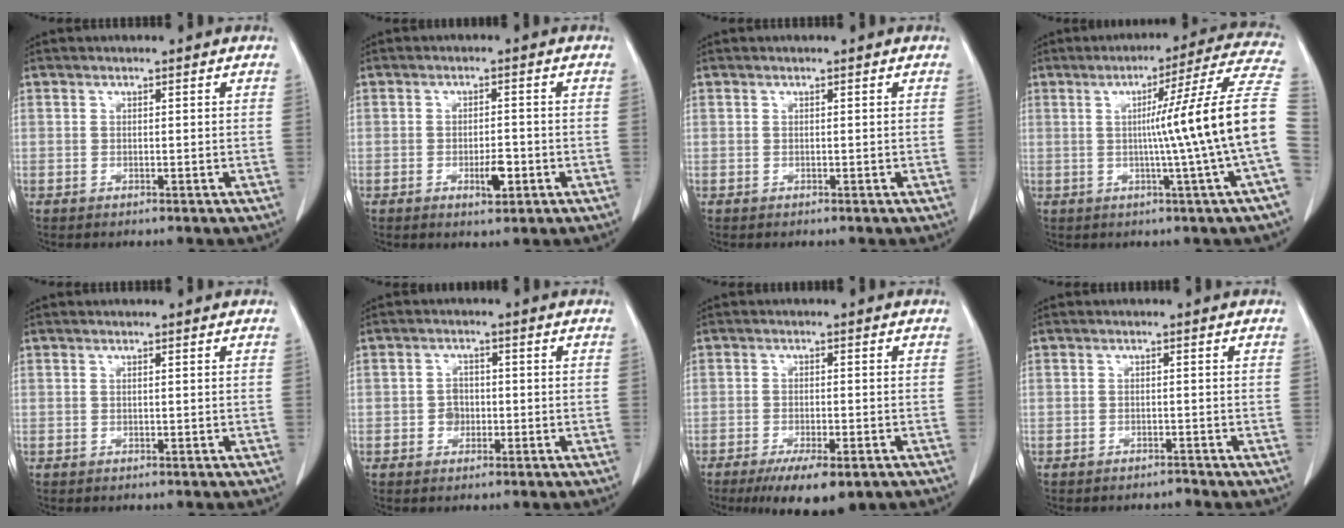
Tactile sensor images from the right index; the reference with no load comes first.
{"total": 3.5, "force": [-1.3, 1.2, 3.1], "torque": [-0.052, 0.000, -0.017]}
{"total": 0.0}
{"total": 15.5, "force": [-1.2, -3.3, 15.1], "torque": [-0.188, 0.003, -0.022]}
{"total": 0.0}
{"total": 2.4, "force": [-0.6, 2.0, 1.1], "torque": [-0.015, 0.006, -0.010]}
{"total": 8.6, "force": [-5.6, 2.1, 6.2], "torque": [-0.092, -0.017, -0.080]}
{"total": 1.0, "force": [-1.0, 0.1, -0.2], "torque": [0.009, -0.002, -0.014]}